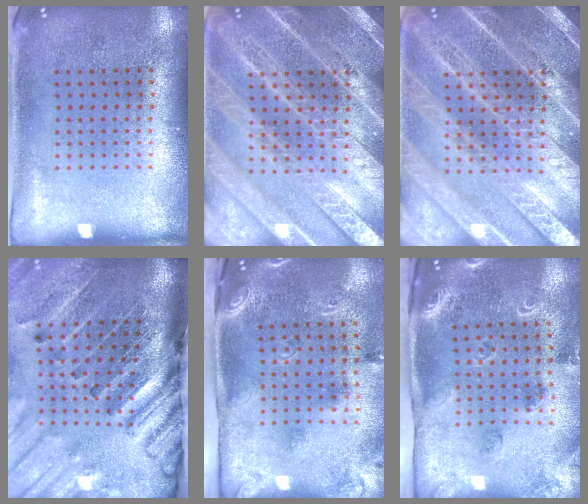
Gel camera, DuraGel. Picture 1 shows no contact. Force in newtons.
{"total": 6.0, "press": 6.0, "slide": 0.7}
{"total": 5.8, "press": 5.7, "slide": 0.6}
{"total": 4.5, "press": 3.3, "slide": 3.1}
{"total": 2.8, "press": 1.7, "slide": 2.2}
{"total": 1.8, "press": 1.7, "slide": 0.5}